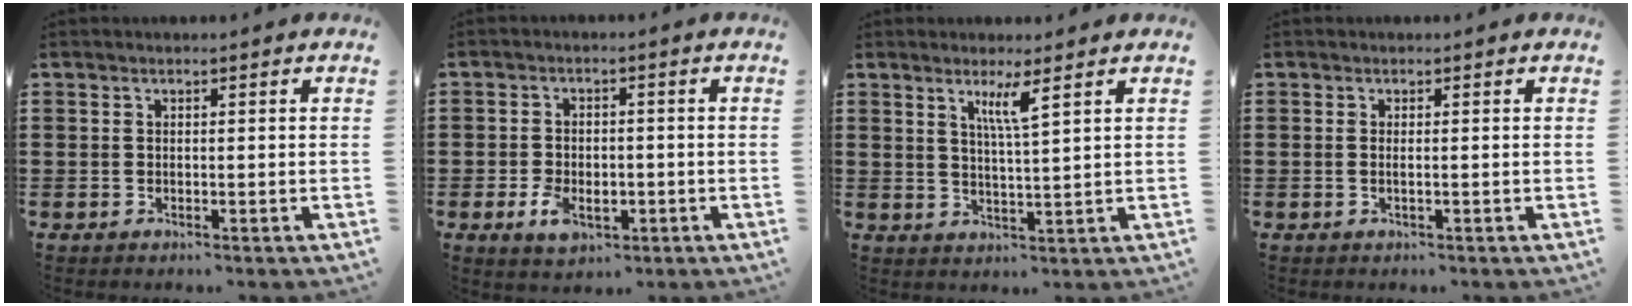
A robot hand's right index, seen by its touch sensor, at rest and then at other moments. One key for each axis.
{"total": 4.3, "fx": -1.6, "fy": 2.7, "fz": 2.9, "tx": -0.068, "ty": 0.000, "tz": -0.033}
{"total": 3.8, "fx": 2.3, "fy": -0.1, "fz": 2.9, "tx": -0.064, "ty": -0.004, "tz": 0.039}
{"total": 0.7, "fx": -0.1, "fy": -0.2, "fz": 0.6, "tx": -0.013, "ty": -0.007, "tz": -0.001}